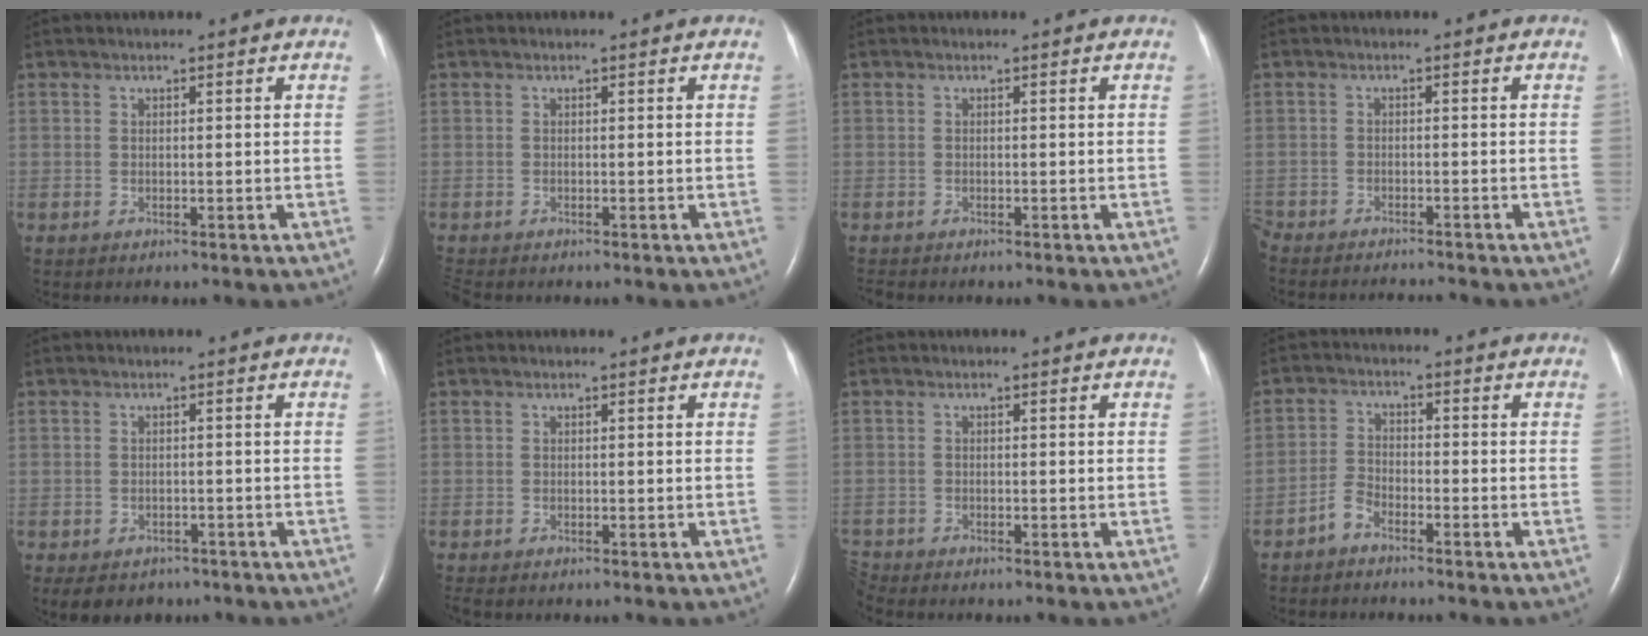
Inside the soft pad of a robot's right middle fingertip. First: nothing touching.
{"total": 1.1, "force": [-1.1, 0.1, 0.2], "torque": [-0.009, -0.006, -0.020]}
{"total": 0.8, "force": [-0.8, 0.0, 0.1], "torque": [-0.008, -0.004, -0.015]}
{"total": 6.7, "force": [-6.5, 0.2, 1.5], "torque": [-0.017, -0.012, -0.102]}
{"total": 7.3, "force": [-5.4, 4.4, 2.2], "torque": [-0.038, 0.001, -0.069]}
{"total": 0.6, "force": [-0.6, 0.0, 0.2], "torque": [-0.007, -0.002, -0.013]}
{"total": 1.5, "force": [-1.5, -0.3, -0.3], "torque": [-0.002, -0.012, -0.030]}
{"total": 2.9, "force": [-2.5, 1.1, 1.1], "torque": [-0.029, 0.000, -0.050]}